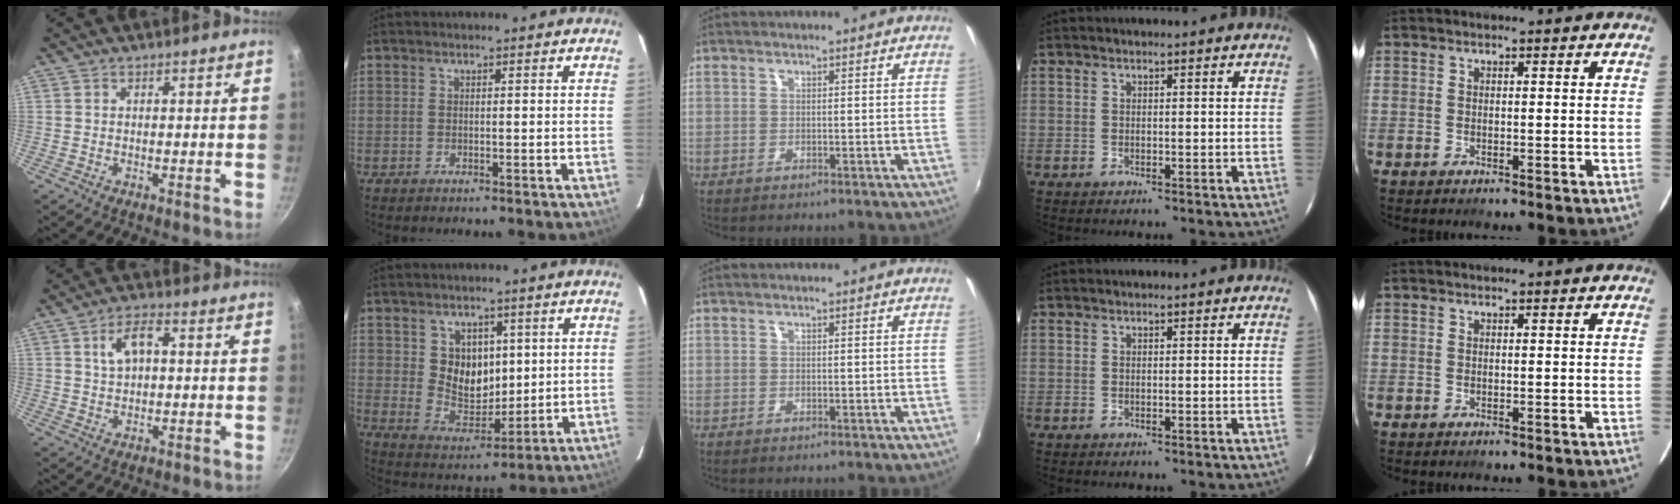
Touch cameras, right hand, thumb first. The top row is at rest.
{"thumb": {"total": 6.1, "force": [1.2, 3.4, 4.9], "torque": [-0.075, 0.015, 0.021]}, "index": {"total": 8.9, "force": [2.5, 7.2, 4.6], "torque": [-0.083, -0.001, 0.062]}}